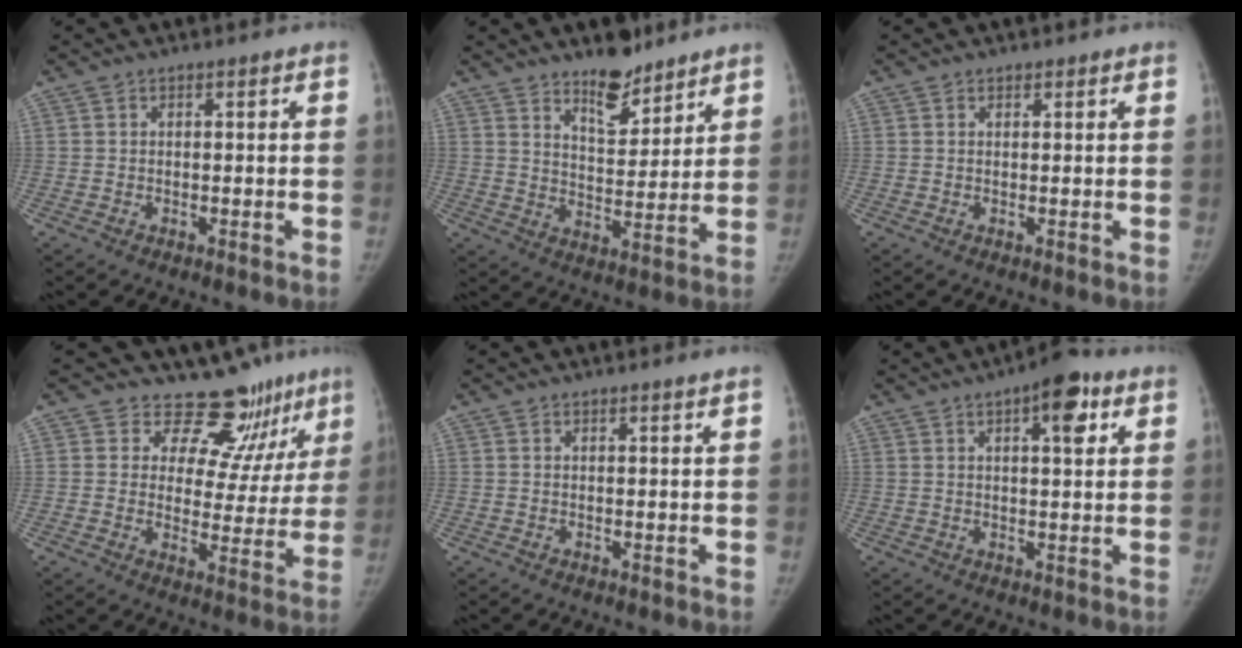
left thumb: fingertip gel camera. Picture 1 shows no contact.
{"total": 9.1, "force": [7.1, 3.7, 4.3], "torque": [-0.041, -0.058, 0.121]}
{"total": 0.5, "force": [0.4, 0.3, -0.1], "torque": [0.004, -0.003, 0.004]}
{"total": 12.1, "force": [10.2, 5.5, 3.2], "torque": [0.010, -0.078, 0.124]}
{"total": 0.8, "force": [0.6, -0.3, 0.4], "torque": [-0.010, -0.006, 0.011]}
{"total": 8.2, "force": [3.7, 3.0, 6.6], "torque": [-0.072, -0.007, 0.048]}